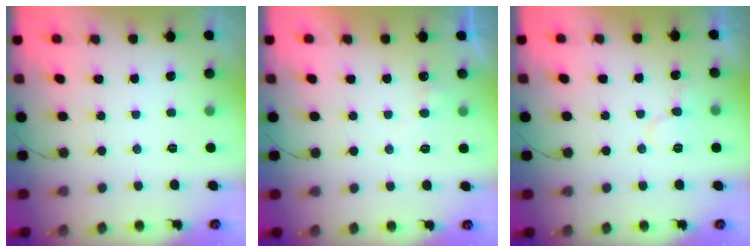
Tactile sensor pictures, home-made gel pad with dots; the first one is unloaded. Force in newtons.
{"total": 5.1, "press": 5.1, "slide": 0.3}
{"total": 7.9, "press": 7.9, "slide": 0.5}